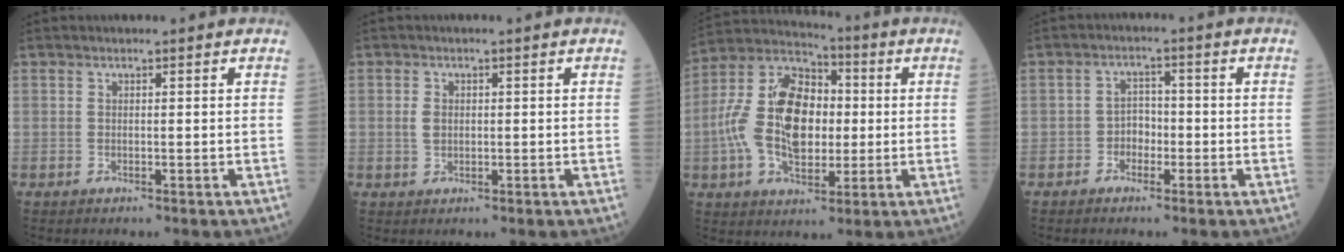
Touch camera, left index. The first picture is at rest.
{"total": 1.8, "force": [0.2, 1.5, 1.1], "torque": [-0.026, 0.003, 0.007]}
{"total": 14.9, "force": [-0.2, 8.5, 12.2], "torque": [-0.265, 0.027, -0.003]}
{"total": 2.9, "force": [-1.2, 2.2, 1.6], "torque": [-0.022, 0.006, -0.027]}